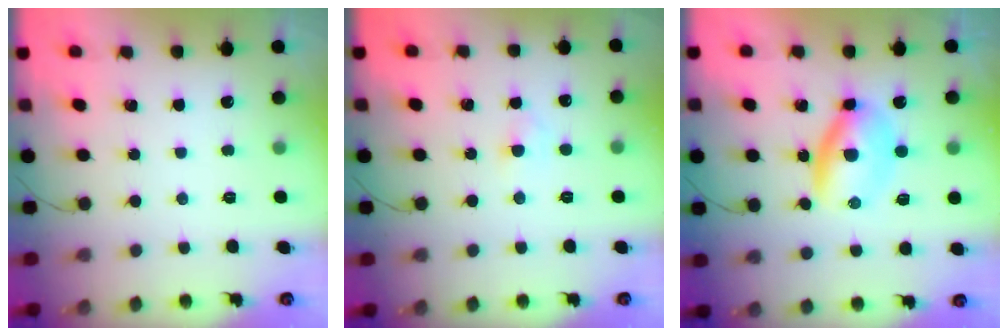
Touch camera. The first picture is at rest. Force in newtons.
{"total": 2.1, "press": 2.0, "slide": 0.9}
{"total": 6.5, "press": 6.4, "slide": 0.9}